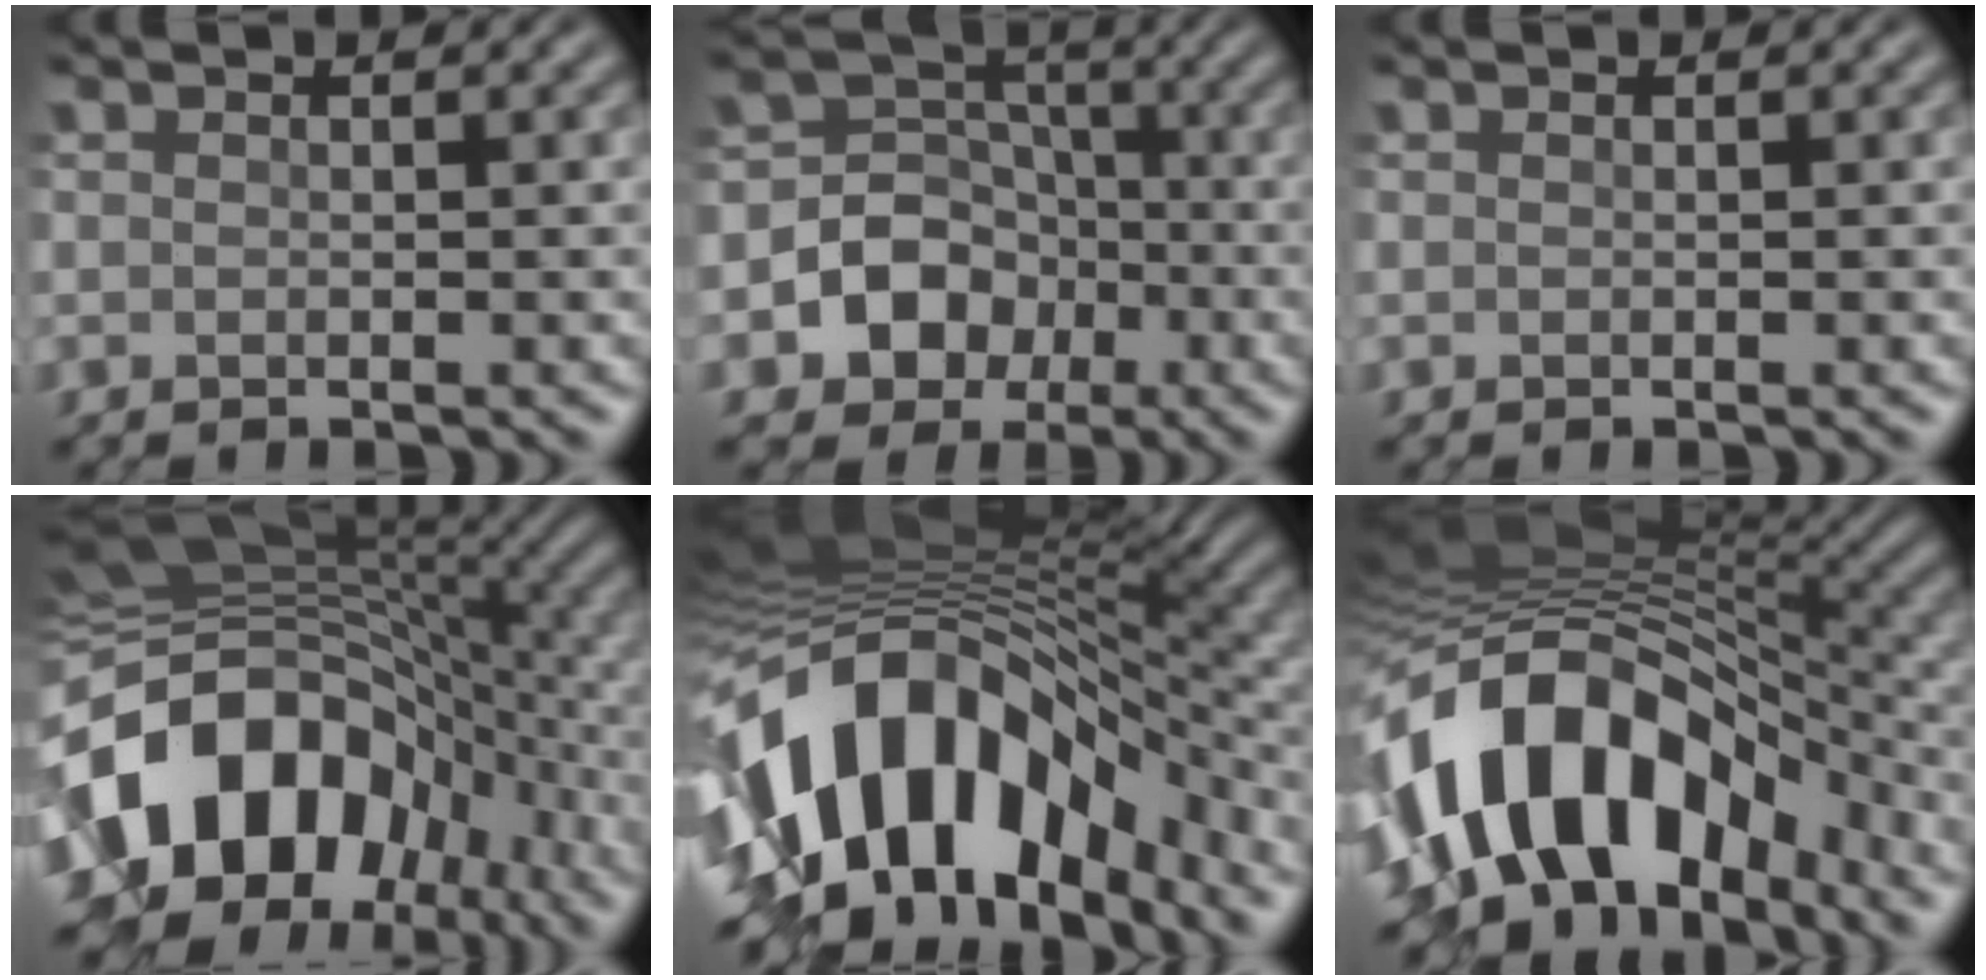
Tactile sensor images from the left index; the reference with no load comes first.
{"total": 7.5, "force": [-2.7, 6.6, 2.2], "torque": [-0.018, 0.010, -0.076]}
{"total": 0.0}
{"total": 16.6, "force": [-5.7, 11.4, 10.6], "torque": [-0.198, -0.007, -0.104]}
{"total": 15.0, "force": [-6.2, 8.3, 10.8], "torque": [-0.197, 0.015, -0.108]}
{"total": 13.6, "force": [-6.2, 8.0, 9.1], "torque": [-0.151, 0.018, -0.114]}